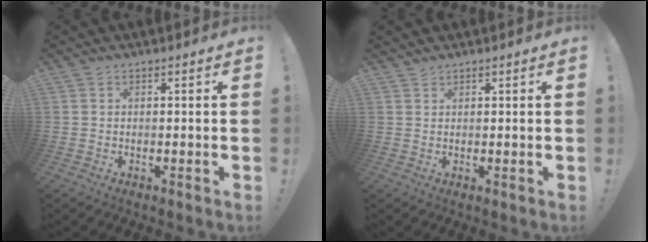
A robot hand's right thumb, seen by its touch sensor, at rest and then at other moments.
{"total": 1.1, "force": [1.1, 0.3, 0.1], "torque": [0.004, -0.005, 0.020]}